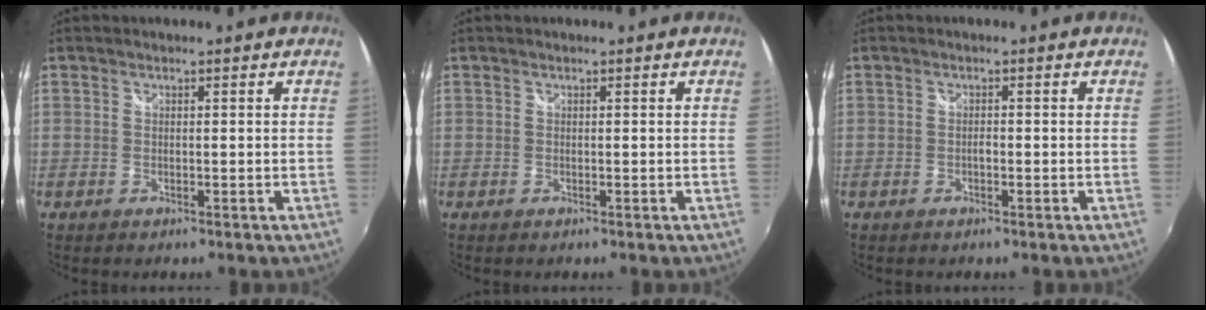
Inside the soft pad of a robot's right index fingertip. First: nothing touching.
{"total": 0.0}
{"total": 0.7, "force": [-0.4, 0.3, 0.4], "torque": [-0.008, 0.002, -0.008]}